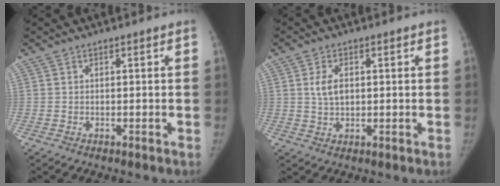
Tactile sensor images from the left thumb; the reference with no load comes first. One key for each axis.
{"total": 4.0, "fx": 0.8, "fy": 2.6, "fz": 3.0, "tx": -0.048, "ty": -0.001, "tz": 0.016}